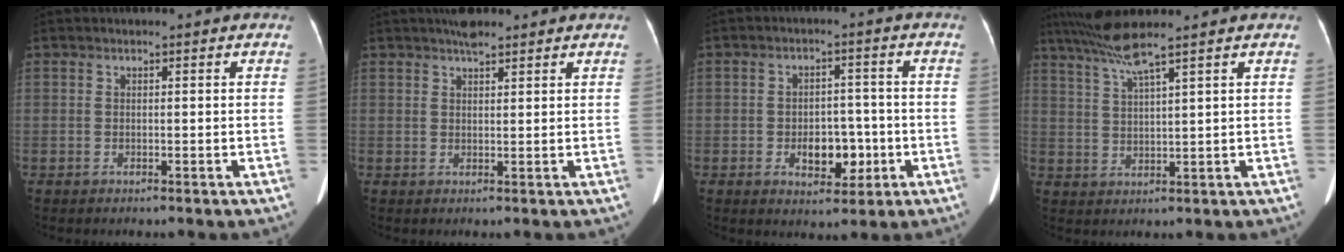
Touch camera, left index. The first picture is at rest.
{"total": 3.0, "force": [2.6, 0.7, 1.5], "torque": [-0.027, 0.013, 0.041]}
{"total": 6.1, "force": [-1.9, 3.8, 4.4], "torque": [-0.064, 0.008, -0.025]}
{"total": 5.5, "force": [4.4, -1.5, 2.9], "torque": [-0.068, 0.001, 0.092]}